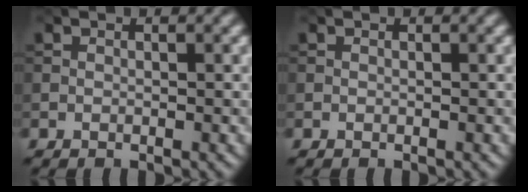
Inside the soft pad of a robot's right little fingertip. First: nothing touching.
{"total": 0.0}